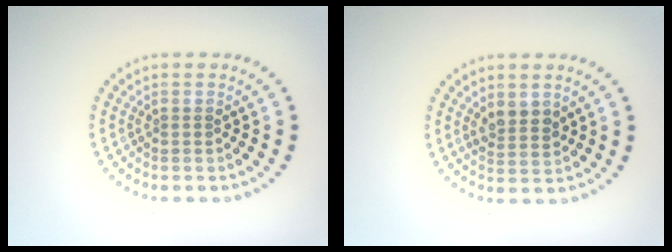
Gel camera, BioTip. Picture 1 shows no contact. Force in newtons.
{"total": 2.0, "press": 1.8, "slide": 0.8}